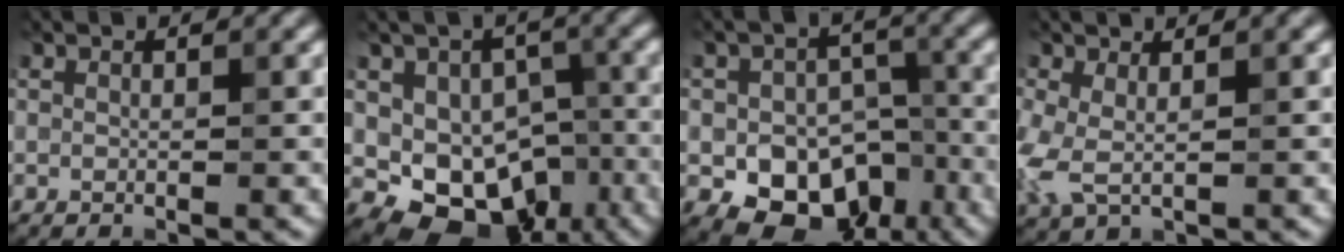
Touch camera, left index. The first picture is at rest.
{"total": 8.5, "force": [-3.5, 6.5, 4.3], "torque": [-0.043, -0.006, -0.045]}
{"total": 9.0, "force": [-4.6, 6.4, 4.4], "torque": [-0.042, -0.006, -0.067]}
{"total": 1.9, "force": [-0.1, 1.0, 1.6], "torque": [-0.051, -0.004, -0.009]}